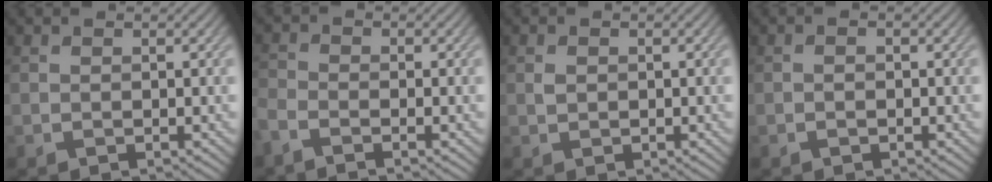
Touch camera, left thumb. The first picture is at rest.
{"total": 2.8, "force": [-2.3, 0.6, 1.4], "torque": [-0.036, -0.008, -0.060]}
{"total": 0.9, "force": [0.1, 0.7, 0.6], "torque": [-0.013, 0.001, -0.001]}
{"total": 0.7, "force": [-0.4, 0.4, 0.5], "torque": [-0.008, 0.002, -0.008]}